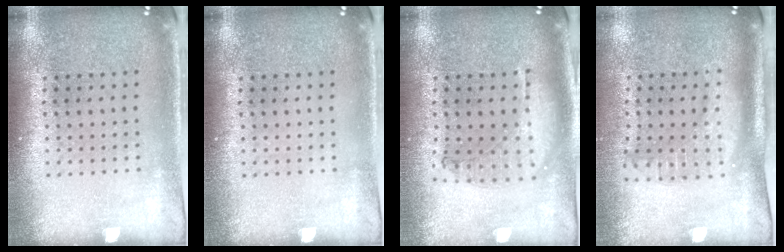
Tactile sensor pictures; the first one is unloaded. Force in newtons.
{"total": 0.0}
{"total": 1.0, "press": 1.0, "slide": 0.2}
{"total": 1.9, "press": 1.5, "slide": 1.1}